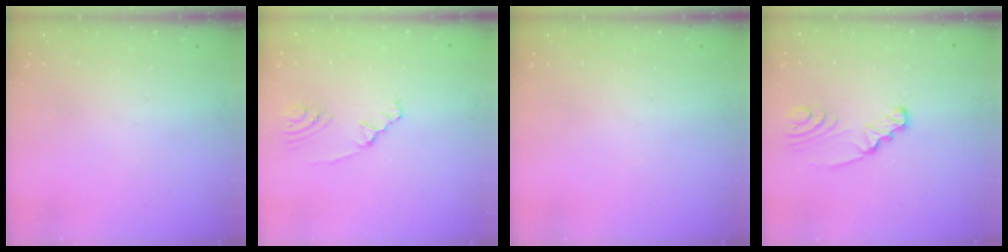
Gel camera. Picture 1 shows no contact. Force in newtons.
{"total": 2.5, "press": 2.2, "slide": 1.1}
{"total": 0.0}
{"total": 3.0, "press": 3.0, "slide": 0.4}